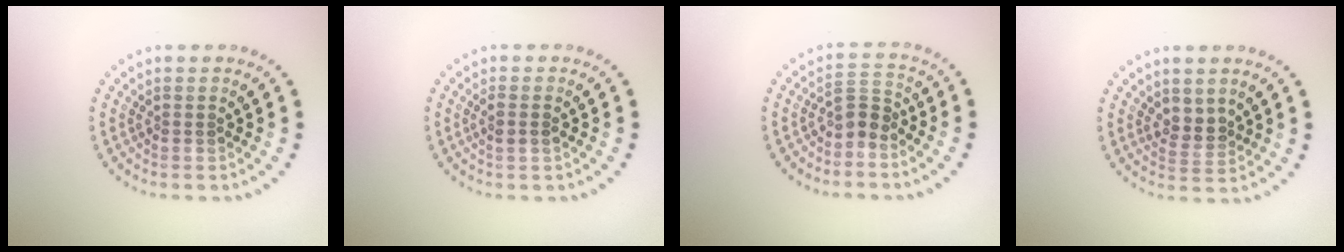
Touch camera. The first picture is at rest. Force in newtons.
{"total": 1.2, "press": 1.1, "slide": 0.4}
{"total": 2.3, "press": 1.6, "slide": 1.6}
{"total": 1.9, "press": 1.6, "slide": 1.0}